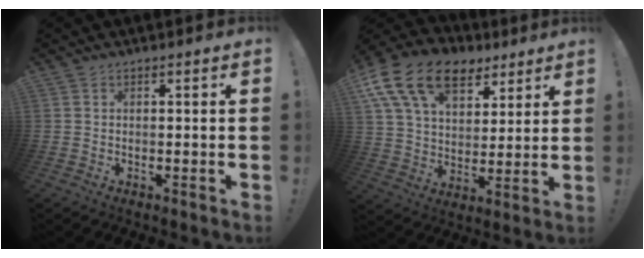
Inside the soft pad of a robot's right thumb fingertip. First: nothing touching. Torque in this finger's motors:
{"motor_torque": [0.65, 3.02, 0.75, -0.26, 0.16]}